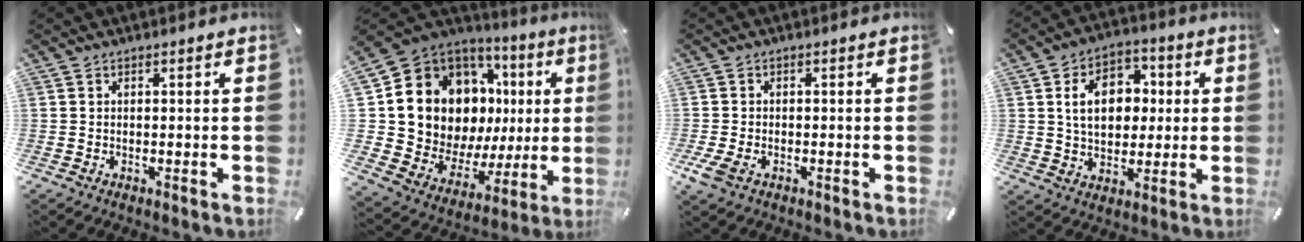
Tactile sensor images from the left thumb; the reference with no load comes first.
{"total": 16.2, "force": [5.7, 12.2, 9.0], "torque": [-0.152, -0.073, 0.124]}
{"total": 3.2, "force": [-1.6, 1.7, 2.1], "torque": [-0.060, -0.004, -0.034]}
{"total": 11.7, "force": [1.6, 9.1, 7.2], "torque": [-0.110, 0.009, 0.025]}